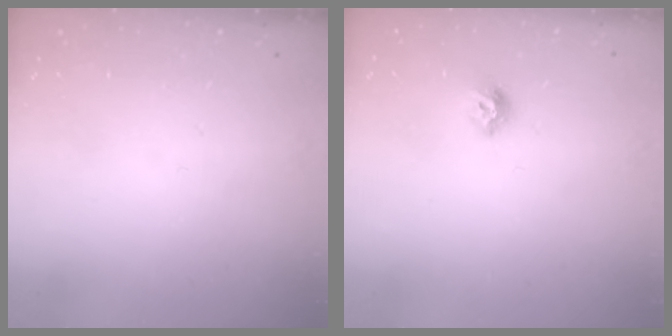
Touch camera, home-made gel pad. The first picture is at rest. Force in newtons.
{"total": 8.2, "press": 8.2, "slide": 0.3}